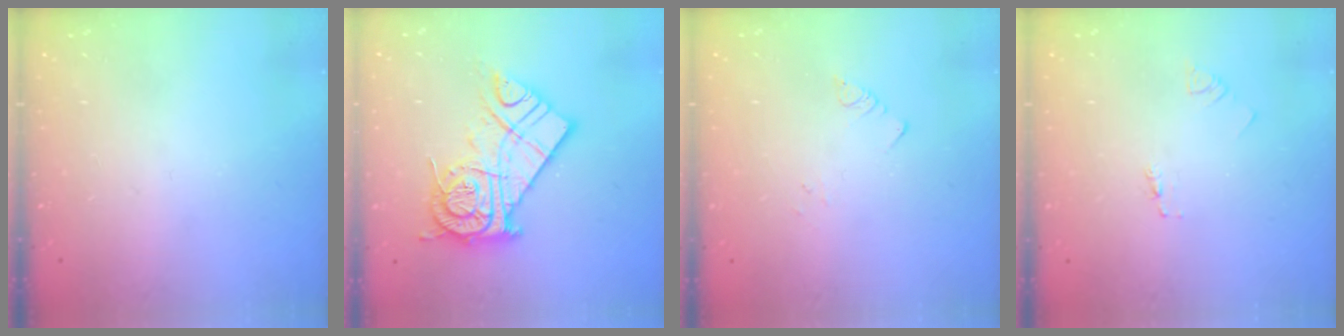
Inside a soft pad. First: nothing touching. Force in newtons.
{"total": 15.8, "press": 15.7, "slide": 1.3}
{"total": 1.3, "press": 1.2, "slide": 0.1}
{"total": 1.8, "press": 1.8, "slide": 0.2}